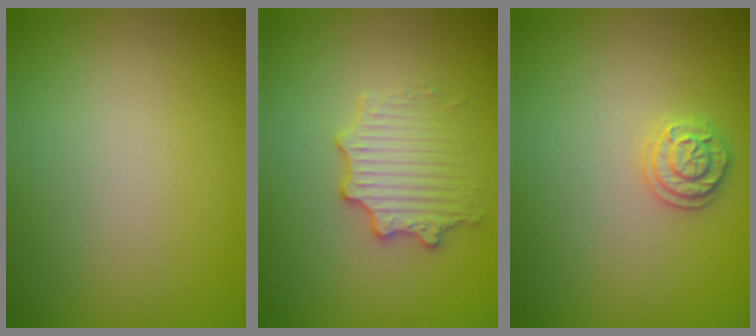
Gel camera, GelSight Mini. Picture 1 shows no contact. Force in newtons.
{"total": 2.9, "press": 2.8, "slide": 0.7}
{"total": 1.9, "press": 1.9, "slide": 0.2}